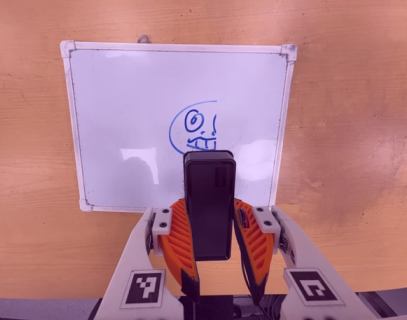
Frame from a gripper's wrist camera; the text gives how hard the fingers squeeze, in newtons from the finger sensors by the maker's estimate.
{"total": 6.7, "left": 5.5, "right": 7.8}